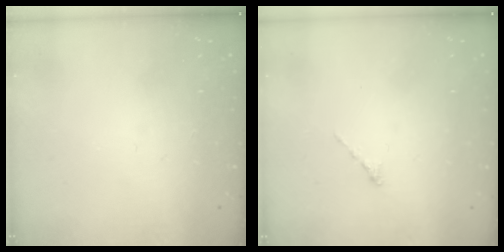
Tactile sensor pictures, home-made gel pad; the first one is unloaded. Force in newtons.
{"total": 0.0}